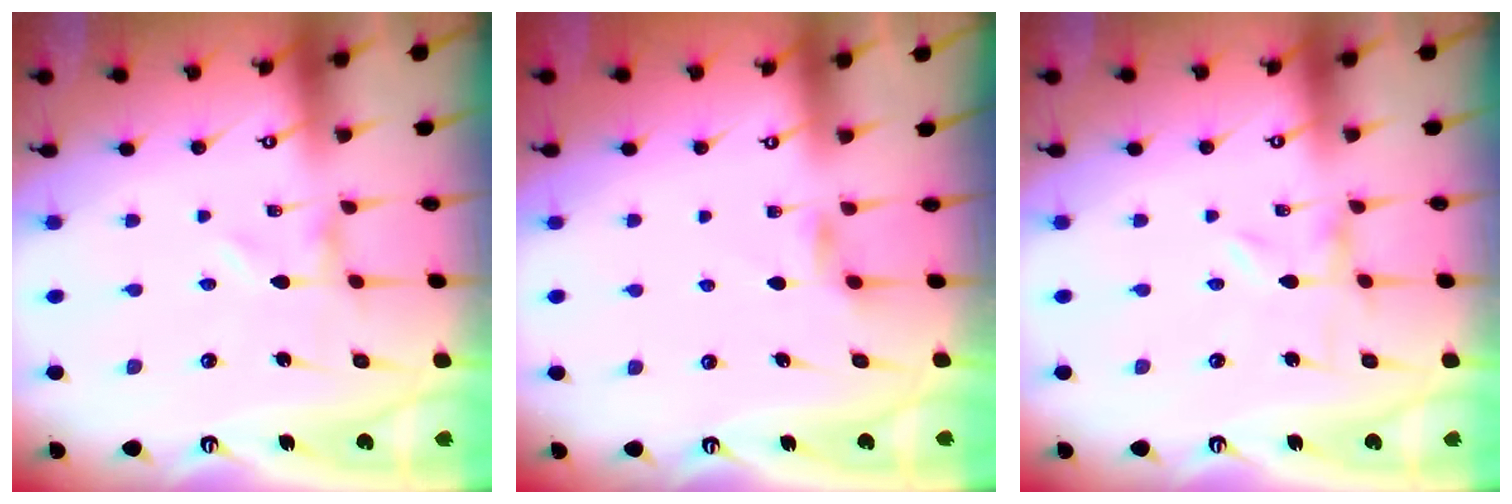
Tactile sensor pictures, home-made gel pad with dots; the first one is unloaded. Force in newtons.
{"total": 3.3, "press": 3.3, "slide": 0.5}
{"total": 0.0}